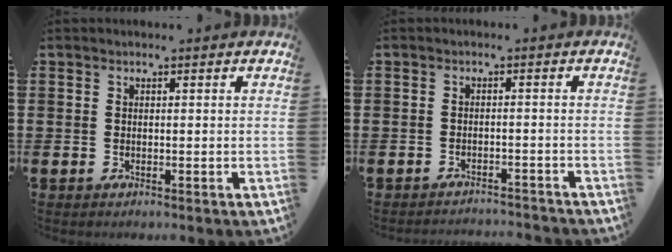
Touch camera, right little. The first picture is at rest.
{"total": 1.7, "force": [-1.7, -0.1, -0.1], "torque": [-0.002, 0.004, -0.036]}